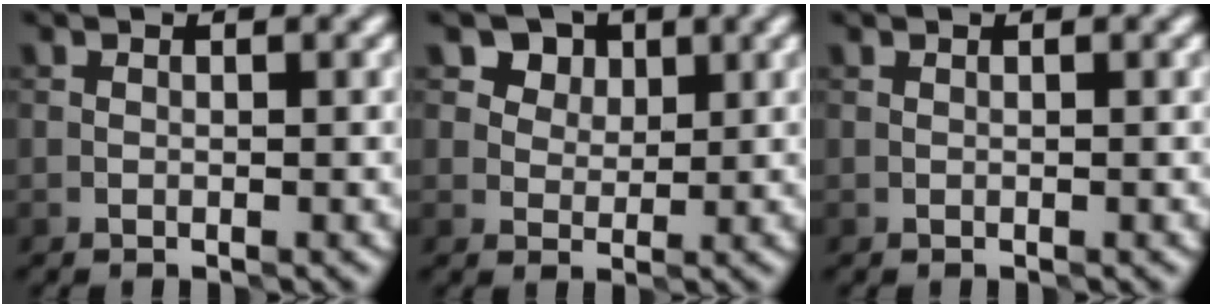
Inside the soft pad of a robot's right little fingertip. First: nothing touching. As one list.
[{"total": 6.1, "force": [3.8, 4.2, 2.3], "torque": [-0.045, 0.006, 0.055]}, {"total": 0.0}]